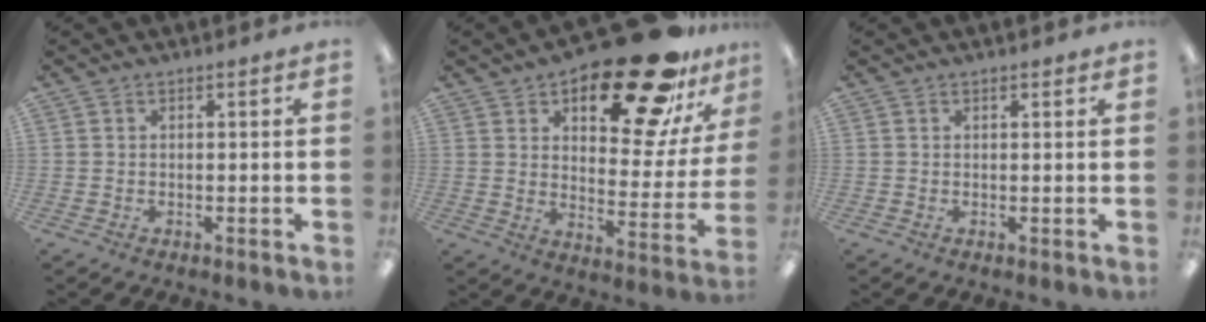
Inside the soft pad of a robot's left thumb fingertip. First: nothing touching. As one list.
[{"total": 24.1, "force": [17.7, 8.9, 13.7], "torque": [-0.184, -0.115, 0.288]}, {"total": 0.8, "force": [0.6, 0.3, 0.5], "torque": [-0.002, -0.002, 0.009]}]